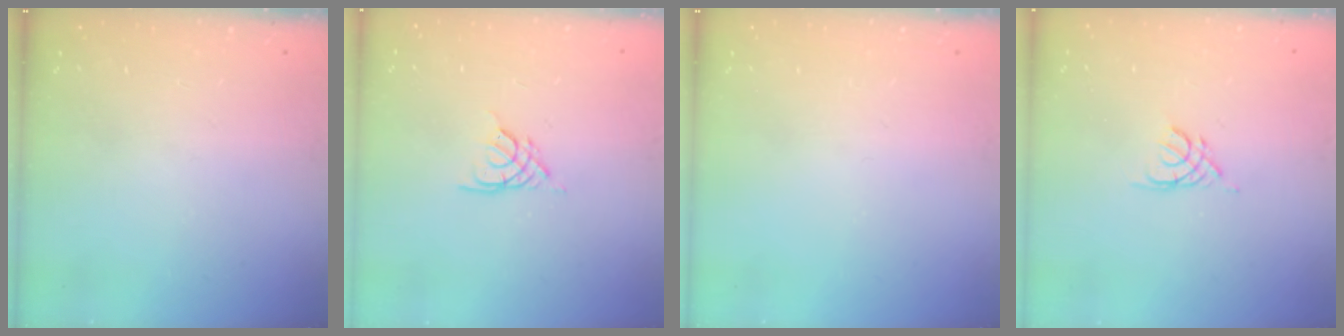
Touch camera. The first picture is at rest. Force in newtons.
{"total": 2.7, "press": 2.7, "slide": 0.4}
{"total": 0.0}
{"total": 2.1, "press": 2.0, "slide": 0.4}